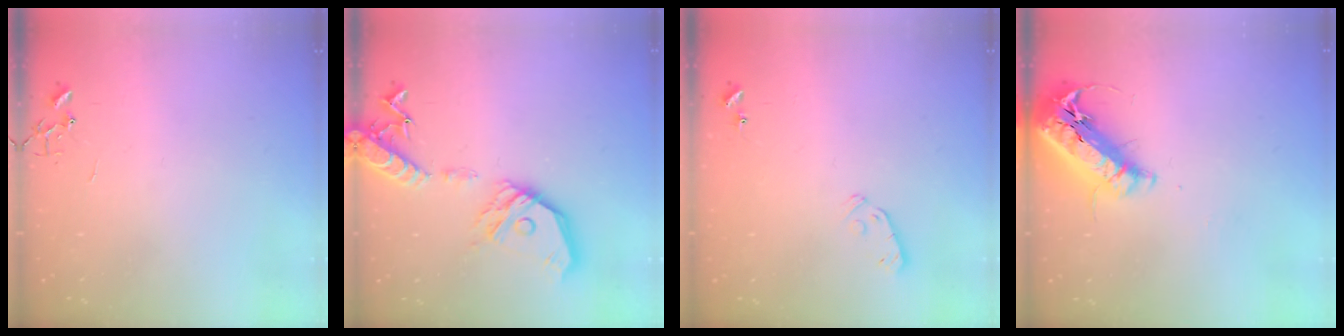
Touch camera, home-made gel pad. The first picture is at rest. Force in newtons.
{"total": 20.0, "press": 19.7, "slide": 3.5}
{"total": 5.3, "press": 5.3, "slide": 0.7}
{"total": 21.2, "press": 20.8, "slide": 4.0}